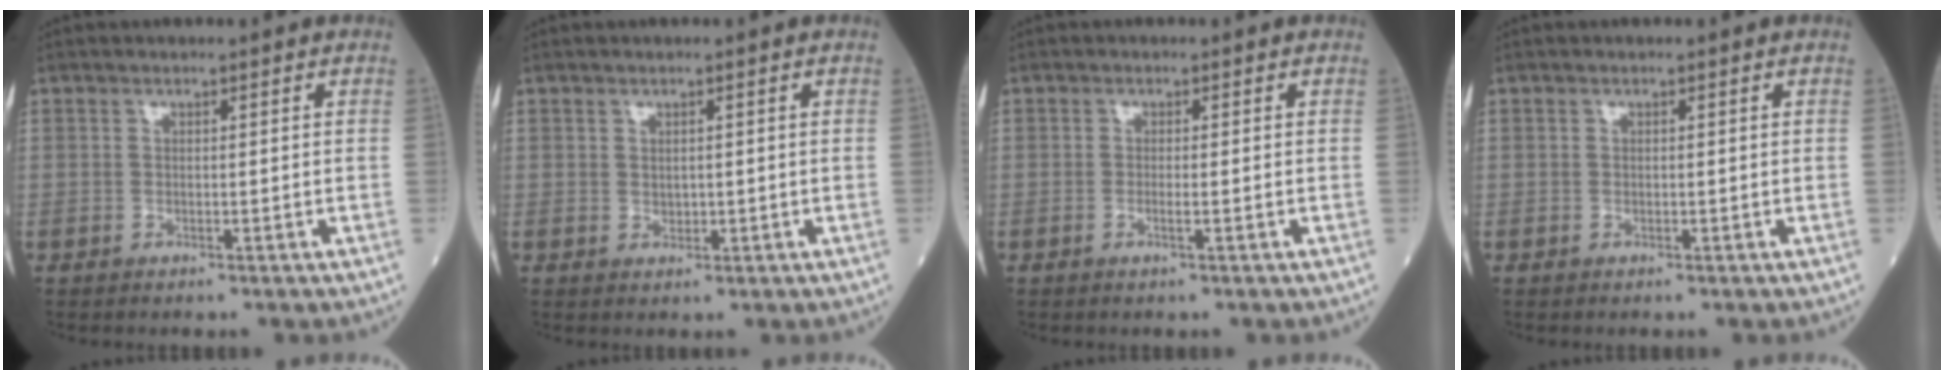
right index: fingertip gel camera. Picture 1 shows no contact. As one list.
[{"total": 1.1, "force": [0.1, 0.9, 0.6], "torque": [-0.008, -0.001, 0.004]}, {"total": 1.2, "force": [-0.5, -0.1, 1.1], "torque": [-0.023, -0.002, -0.009]}, {"total": 0.0}]